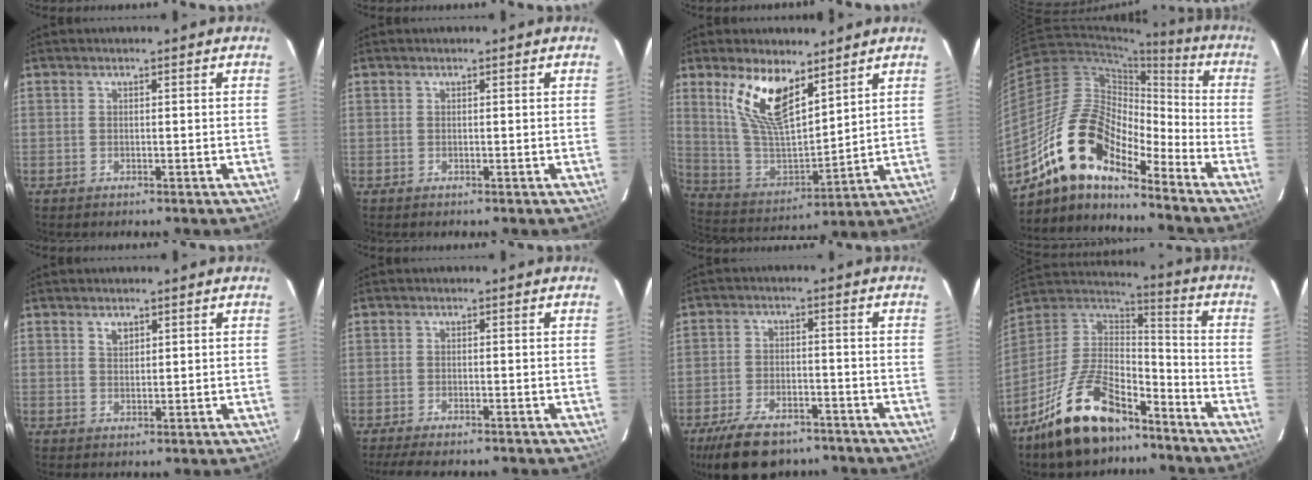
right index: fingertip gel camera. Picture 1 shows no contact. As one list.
[{"total": 0.0}, {"total": 14.6, "force": [8.6, 5.9, 10.2], "torque": [-0.206, 0.002, 0.182]}, {"total": 16.4, "force": [-12.5, 6.0, 8.9], "torque": [-0.153, 0.002, -0.246]}, {"total": 1.9, "force": [1.2, 1.2, 0.9], "torque": [-0.013, 0.004, 0.022]}, {"total": 7.1, "force": [-6.1, 1.3, 3.4], "torque": [-0.080, -0.023, -0.098]}, {"total": 13.9, "force": [-10.4, 6.4, 6.8], "torque": [-0.155, -0.008, -0.162]}, {"total": 21.4, "force": [-14.5, 9.6, 12.5], "torque": [-0.263, 0.003, -0.245]}]